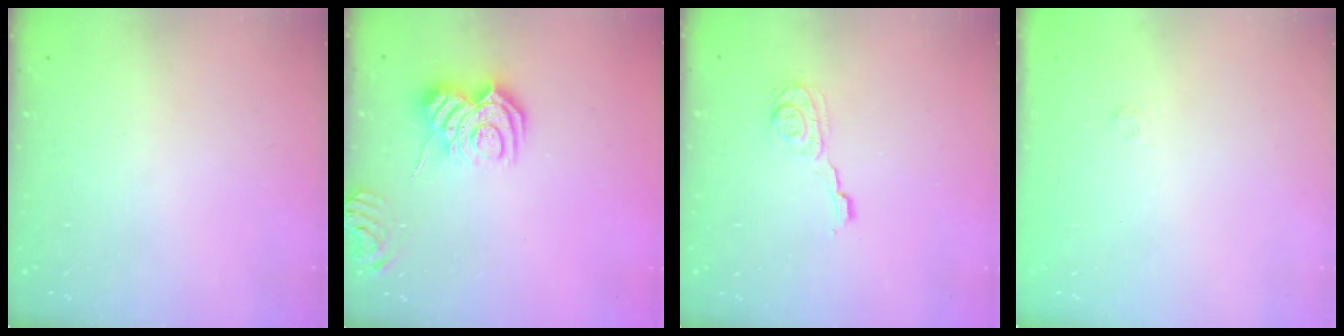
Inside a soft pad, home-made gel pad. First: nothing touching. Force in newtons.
{"total": 10.1, "press": 10.1, "slide": 0.9}
{"total": 8.4, "press": 8.4, "slide": 0.3}
{"total": 1.7, "press": 1.2, "slide": 1.1}